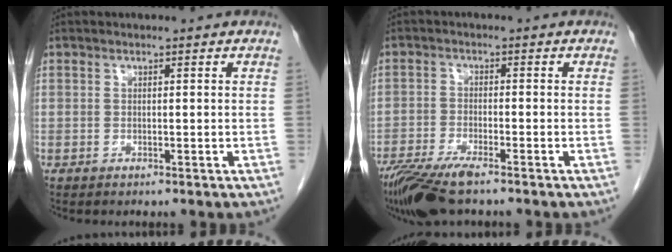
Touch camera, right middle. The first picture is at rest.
{"total": 8.6, "force": [-6.4, 1.3, 5.6], "torque": [-0.103, -0.021, -0.113]}